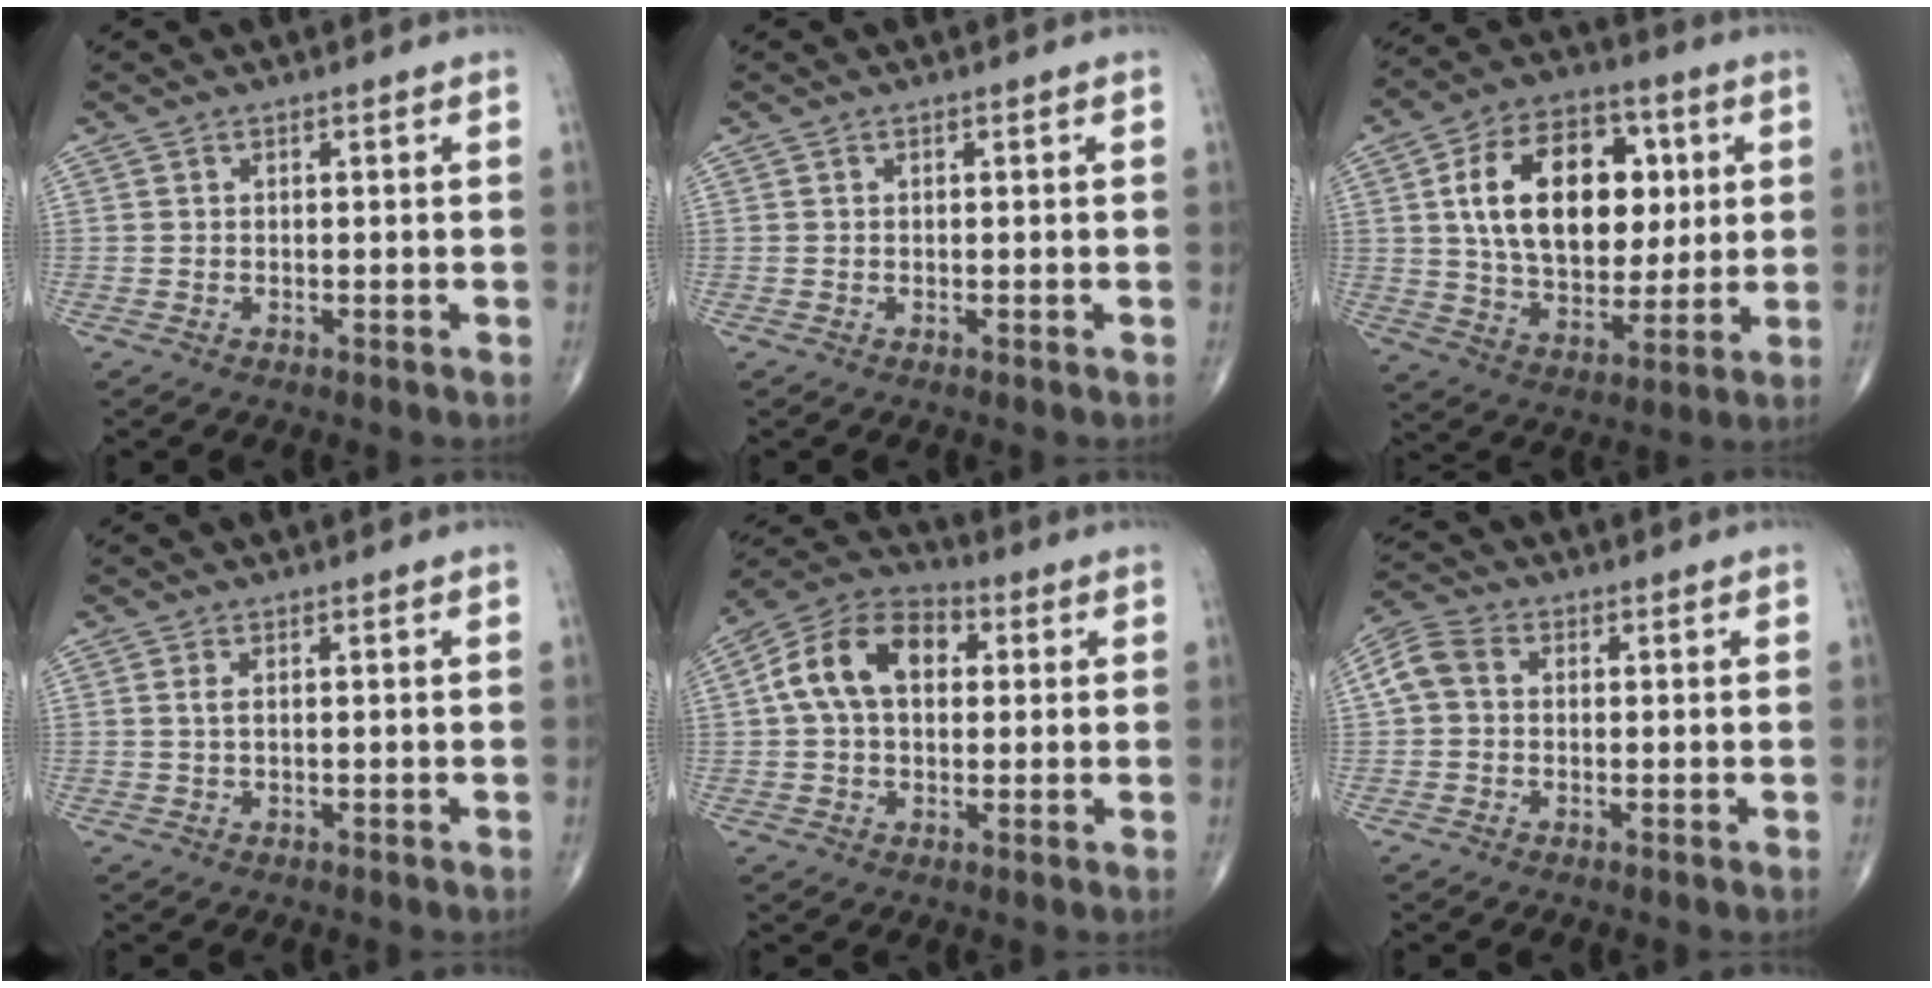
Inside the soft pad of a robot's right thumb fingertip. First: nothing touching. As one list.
[{"total": 0.0}, {"total": 22.2, "force": [4.4, 14.1, 16.6], "torque": [-0.240, -0.001, 0.077]}, {"total": 1.2, "force": [0.3, 0.5, 1.1], "torque": [-0.029, 0.004, 0.009]}, {"total": 13.6, "force": [2.5, 8.9, 10.0], "torque": [-0.172, 0.028, 0.033]}, {"total": 5.6, "force": [0.5, 4.3, 3.6], "torque": [-0.080, 0.022, 0.002]}]